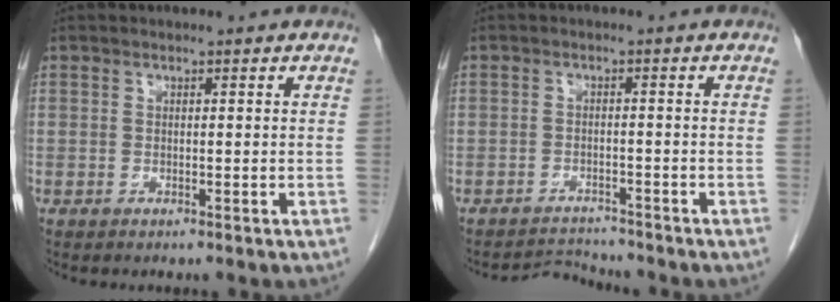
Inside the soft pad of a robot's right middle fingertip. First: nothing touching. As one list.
[{"total": 3.0, "force": [-2.7, -0.2, -1.3], "torque": [0.025, -0.006, -0.042]}]